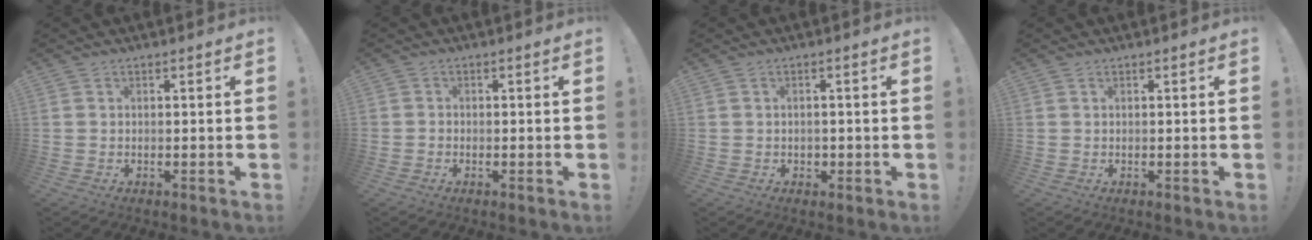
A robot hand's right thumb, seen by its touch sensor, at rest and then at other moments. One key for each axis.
{"total": 1.6, "fx": -0.7, "fy": 1.4, "fz": 0.3, "tx": -0.006, "ty": 0.008, "tz": -0.012}
{"total": 1.7, "fx": -0.2, "fy": 1.6, "fz": 0.5, "tx": -0.002, "ty": -0.003, "tz": -0.006}
{"total": 0.0}